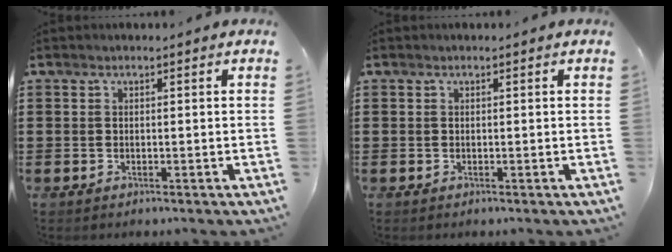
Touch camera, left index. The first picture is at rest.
{"total": 0.0}